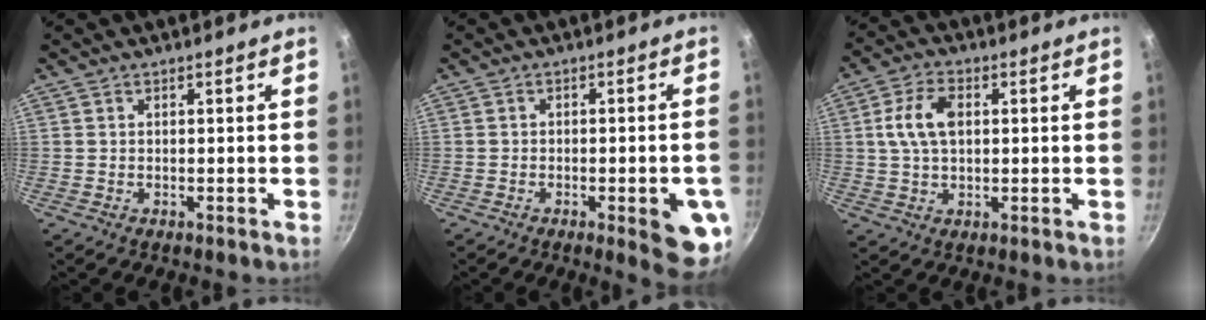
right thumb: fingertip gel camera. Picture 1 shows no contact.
{"total": 9.3, "force": [-3.0, 2.5, 8.4], "torque": [-0.079, 0.009, -0.035]}
{"total": 8.1, "force": [1.3, 4.9, 6.3], "torque": [-0.113, 0.012, 0.020]}